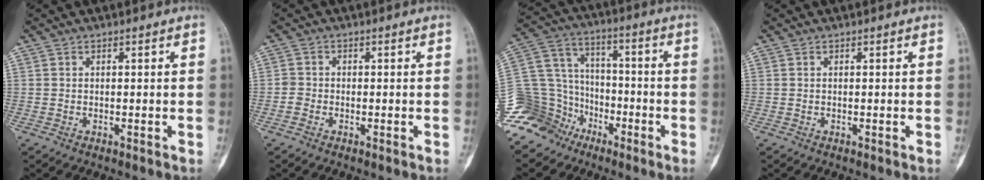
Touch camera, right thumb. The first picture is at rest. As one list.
[{"total": 1.4, "force": [-0.8, 1.1, 0.5], "torque": [-0.004, 0.005, -0.021]}, {"total": 16.5, "force": [-10.7, 11.9, 4.0], "torque": [-0.075, 0.084, -0.199]}, {"total": 0.0}]